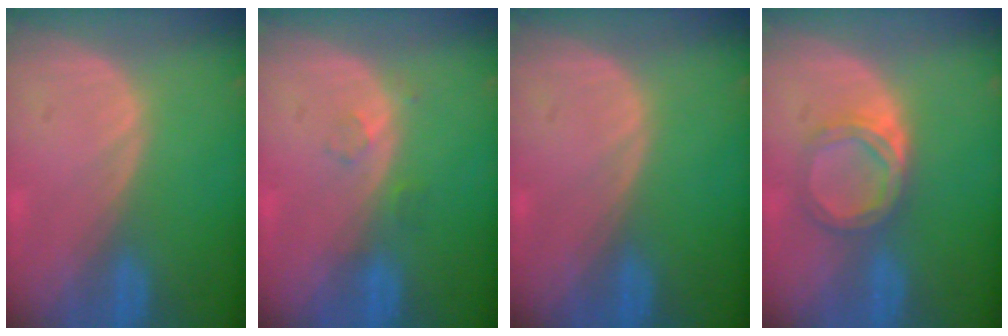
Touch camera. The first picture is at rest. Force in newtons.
{"total": 1.7, "press": 1.7, "slide": 0.2}
{"total": 0.0}
{"total": 4.6, "press": 4.5, "slide": 0.8}